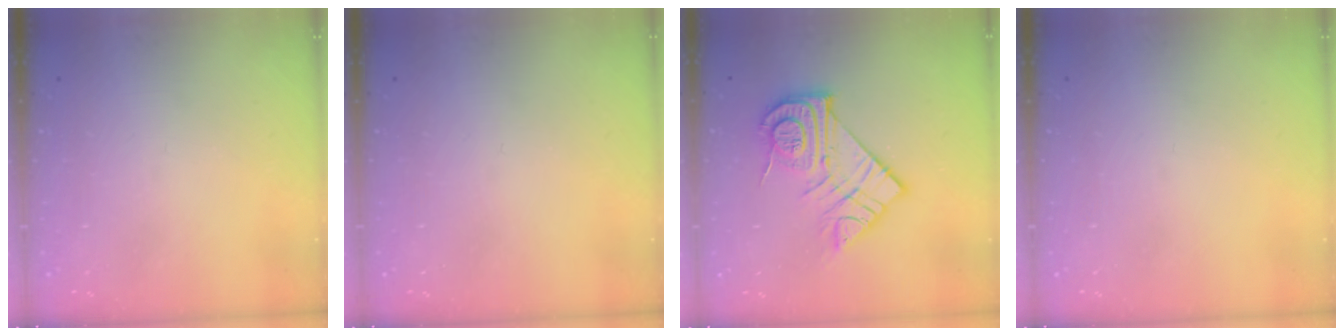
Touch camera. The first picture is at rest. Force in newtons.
{"total": 0.0}
{"total": 15.9, "press": 15.9, "slide": 1.0}
{"total": 0.0}